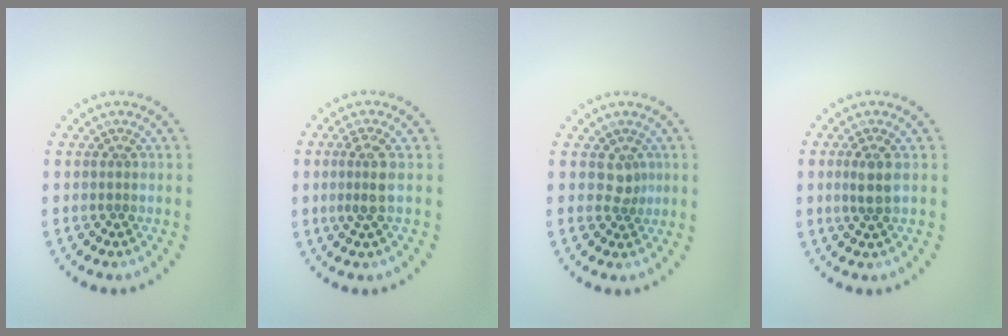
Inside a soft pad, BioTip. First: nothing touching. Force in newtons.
{"total": 2.0, "press": 1.7, "slide": 1.1}
{"total": 1.4, "press": 1.0, "slide": 0.9}
{"total": 1.9, "press": 1.7, "slide": 0.8}